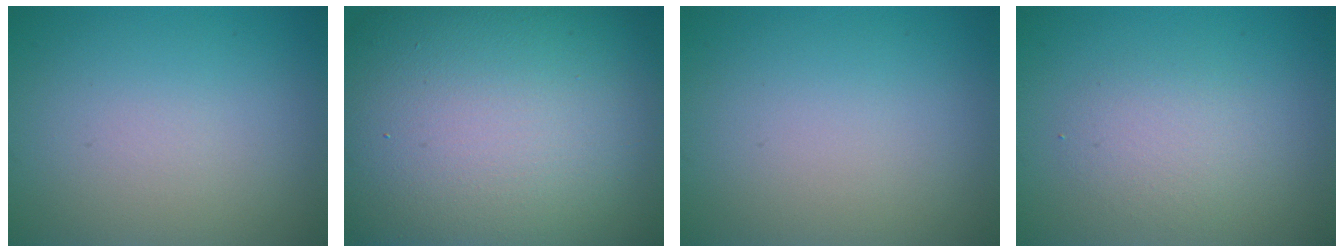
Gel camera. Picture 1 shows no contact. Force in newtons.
{"total": 22.1, "press": 22.1, "slide": 0.9}
{"total": 0.0}
{"total": 2.2, "press": 2.2, "slide": 0.2}